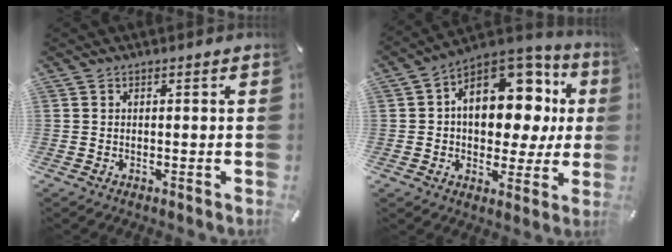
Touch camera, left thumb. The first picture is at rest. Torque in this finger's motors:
{"motor_torque": [1.19, 1.19, 1.00, 0.43, 0.42]}